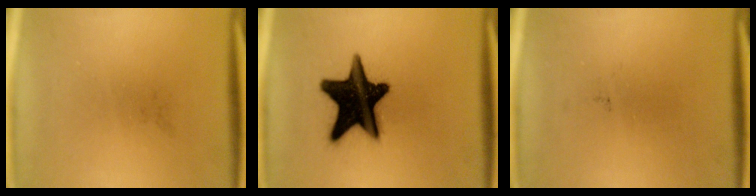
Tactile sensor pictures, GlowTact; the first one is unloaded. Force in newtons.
{"total": 19.2}
{"total": 0.0}